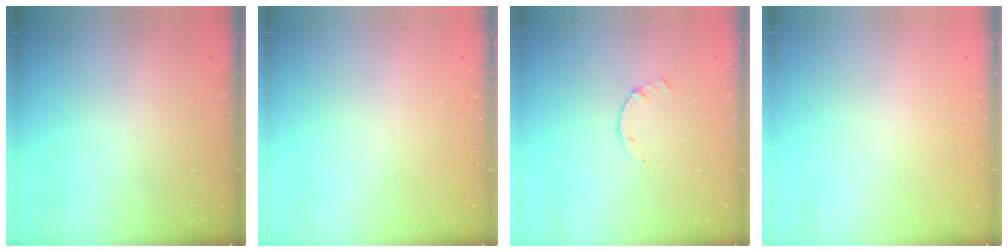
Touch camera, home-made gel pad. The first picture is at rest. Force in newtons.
{"total": 0.0}
{"total": 0.9, "press": 0.9, "slide": 0.3}
{"total": 0.0}